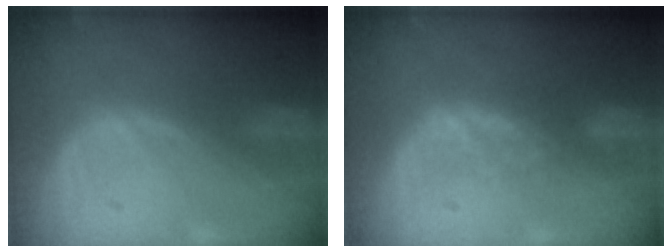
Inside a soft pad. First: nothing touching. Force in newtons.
{"total": 2.7, "press": 2.7, "slide": 0.6}